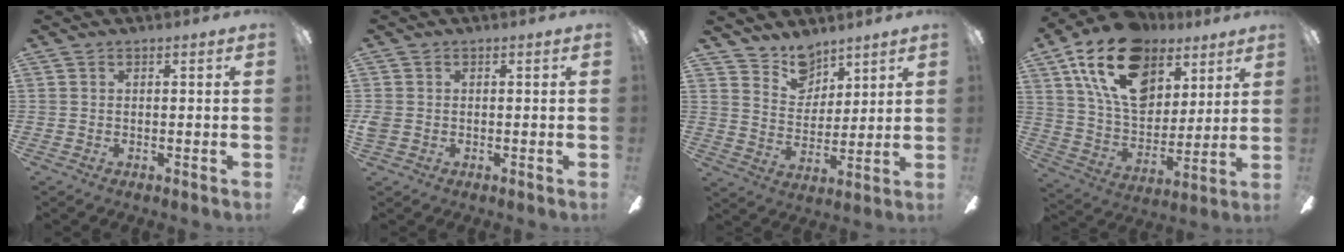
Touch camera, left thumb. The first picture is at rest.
{"total": 1.9, "force": [-0.1, 1.7, 0.8], "torque": [-0.014, 0.004, -0.003]}
{"total": 9.0, "force": [7.5, 4.8, 1.1], "torque": [-0.024, -0.053, 0.144]}
{"total": 21.8, "force": [11.5, 13.5, 12.6], "torque": [-0.216, -0.044, 0.209]}